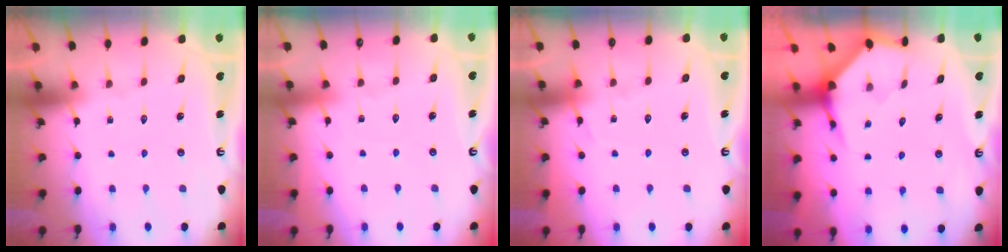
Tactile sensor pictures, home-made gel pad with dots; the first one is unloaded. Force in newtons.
{"total": 2.2, "press": 2.2, "slide": 0.3}
{"total": 5.8, "press": 5.7, "slide": 0.7}
{"total": 4.0, "press": 3.9, "slide": 0.4}